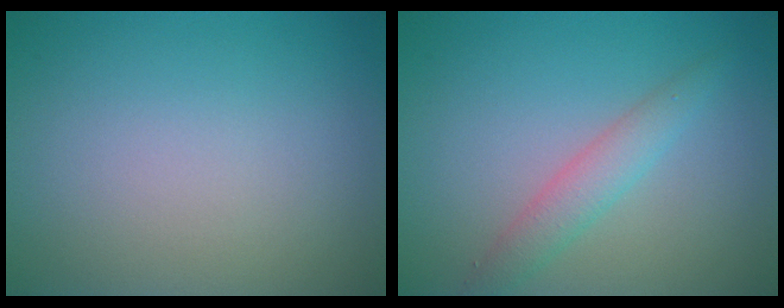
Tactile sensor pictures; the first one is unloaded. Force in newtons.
{"total": 2.7, "press": 2.7, "slide": 0.2}